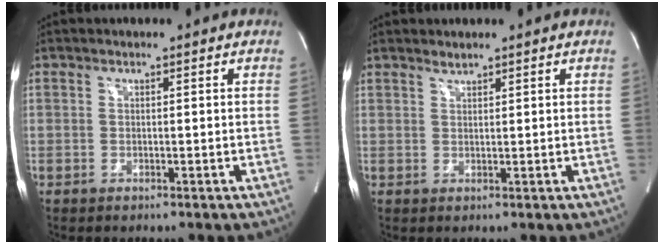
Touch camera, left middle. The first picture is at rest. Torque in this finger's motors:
{"motor_torque": [0.05, -0.01, -0.07, -0.01]}